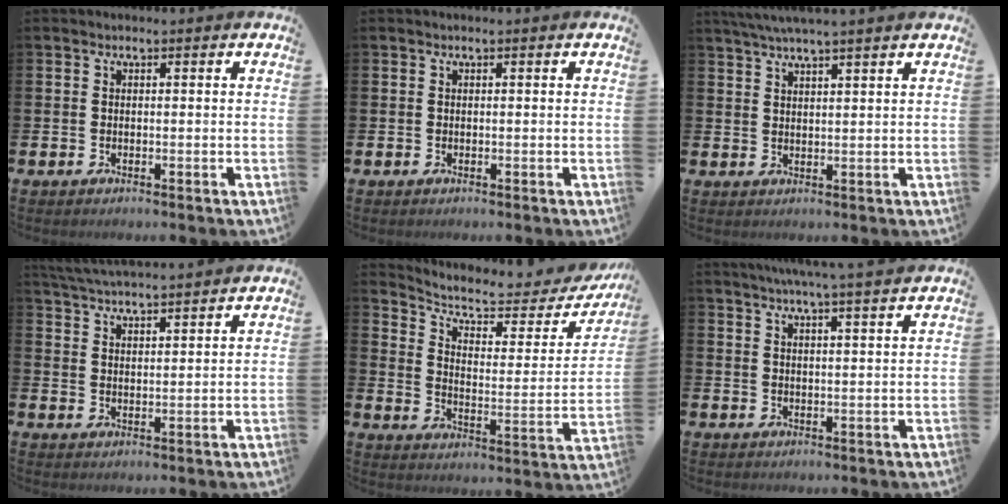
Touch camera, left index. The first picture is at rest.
{"total": 0.0}
{"total": 3.8, "force": [3.5, -0.5, 1.3], "torque": [-0.042, -0.004, 0.066]}
{"total": 4.6, "force": [4.6, -0.3, 0.4], "torque": [-0.028, -0.025, 0.083]}
{"total": 6.8, "force": [5.8, 2.2, 2.8], "torque": [-0.073, -0.040, 0.093]}
{"total": 4.9, "force": [4.6, -1.2, 1.5], "torque": [-0.032, -0.022, 0.080]}